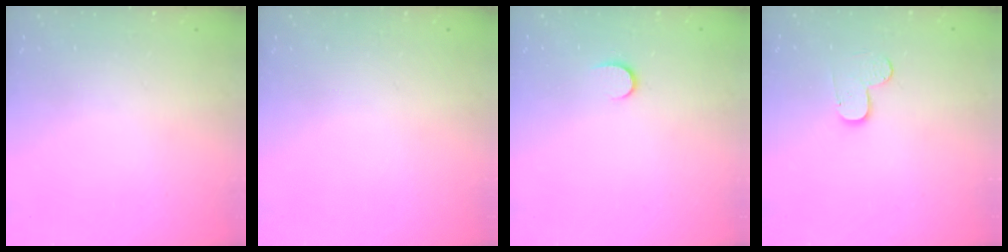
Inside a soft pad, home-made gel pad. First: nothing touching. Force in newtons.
{"total": 0.0}
{"total": 5.1, "press": 5.1, "slide": 0.6}
{"total": 4.8, "press": 4.8, "slide": 0.3}